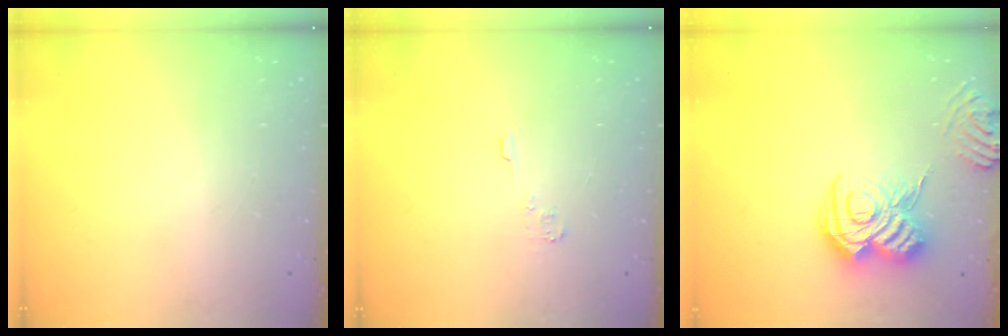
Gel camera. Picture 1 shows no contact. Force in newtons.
{"total": 4.0, "press": 4.0, "slide": 0.5}
{"total": 14.7, "press": 14.6, "slide": 1.4}